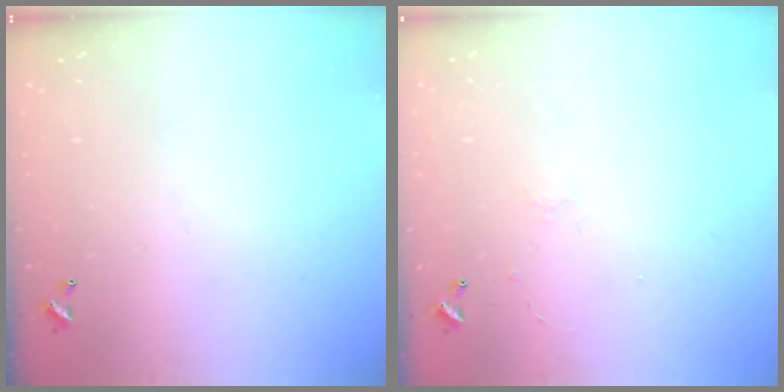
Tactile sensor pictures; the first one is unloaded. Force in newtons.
{"total": 0.9, "press": 0.7, "slide": 0.5}